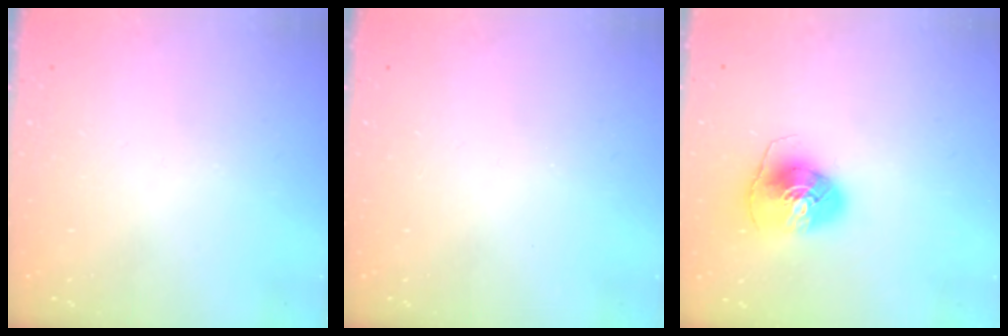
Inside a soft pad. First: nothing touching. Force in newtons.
{"total": 0.0}
{"total": 8.1, "press": 8.0, "slide": 1.2}